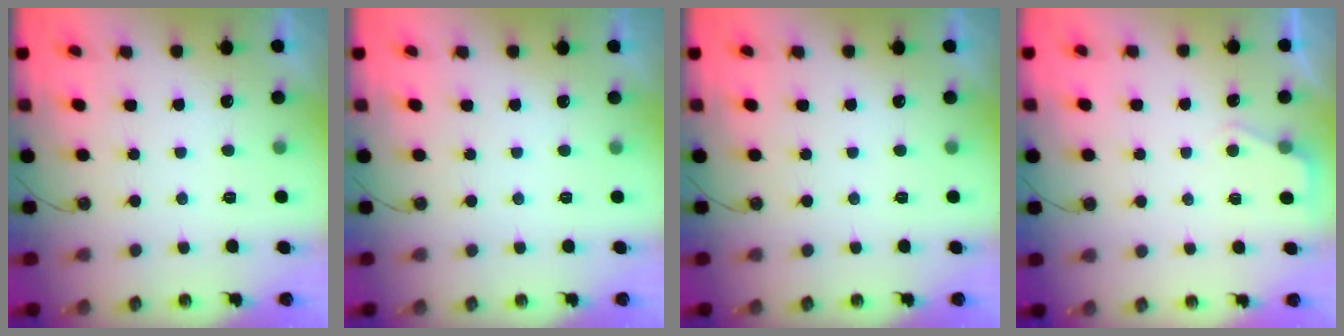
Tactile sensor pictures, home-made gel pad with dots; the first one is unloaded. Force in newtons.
{"total": 0.0}
{"total": 0.0}
{"total": 2.7, "press": 2.7, "slide": 0.4}